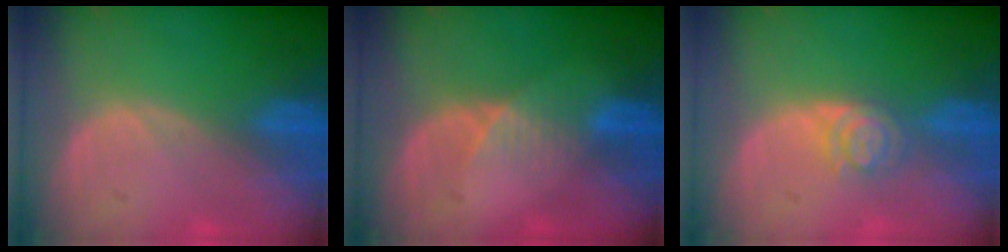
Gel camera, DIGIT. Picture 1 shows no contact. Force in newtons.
{"total": 3.0, "press": 2.6, "slide": 1.5}
{"total": 4.0, "press": 3.6, "slide": 1.7}